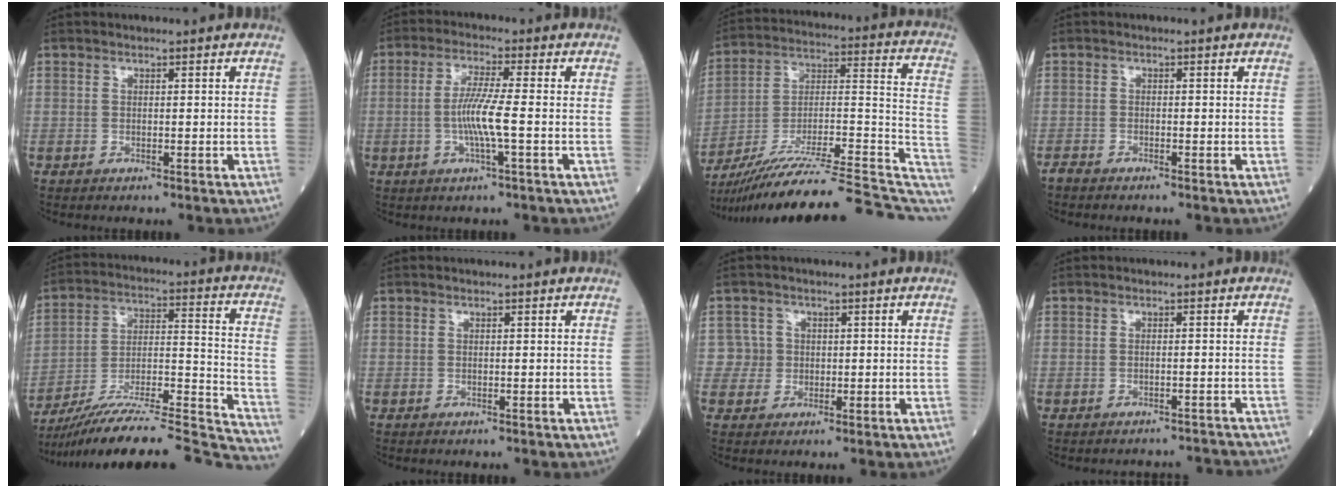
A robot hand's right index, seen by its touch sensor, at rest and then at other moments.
{"total": 6.3, "force": [-1.0, -0.3, 6.2], "torque": [-0.127, -0.002, -0.019]}
{"total": 27.4, "force": [-22.5, 2.1, 15.5], "torque": [-0.190, 0.010, -0.340]}
{"total": 1.7, "force": [-1.5, -0.1, 0.7], "torque": [-0.017, -0.002, -0.024]}
{"total": 27.6, "force": [-25.5, -0.1, 10.4], "torque": [-0.114, -0.007, -0.383]}
{"total": 0.0}
{"total": 2.7, "force": [0.2, 2.6, -0.4], "torque": [0.020, 0.008, 0.001]}
{"total": 6.1, "force": [-6.0, 0.8, 0.5], "torque": [-0.002, 0.008, -0.059]}